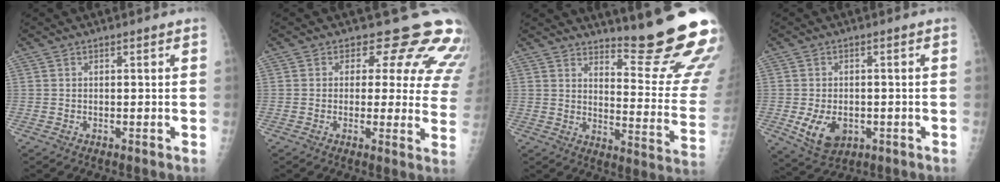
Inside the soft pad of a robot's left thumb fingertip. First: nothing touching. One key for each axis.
{"total": 14.0, "fx": 11.0, "fy": 6.7, "fz": 5.6, "tx": -0.007, "ty": -0.062, "tz": 0.096}
{"total": 20.1, "fx": 17.0, "fy": 1.9, "fz": 10.6, "tx": -0.117, "ty": -0.177, "tz": 0.217}
{"total": 7.4, "fx": -1.8, "fy": 5.2, "fz": 4.9, "tx": -0.073, "ty": -0.005, "tz": -0.018}